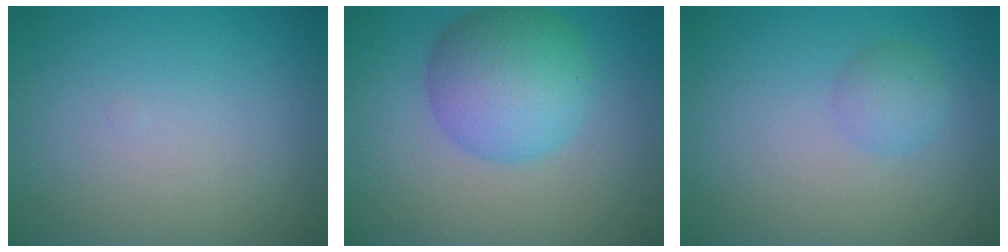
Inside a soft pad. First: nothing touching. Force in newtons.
{"total": 6.8, "press": 6.8, "slide": 0.1}
{"total": 1.7, "press": 1.7, "slide": 0.0}